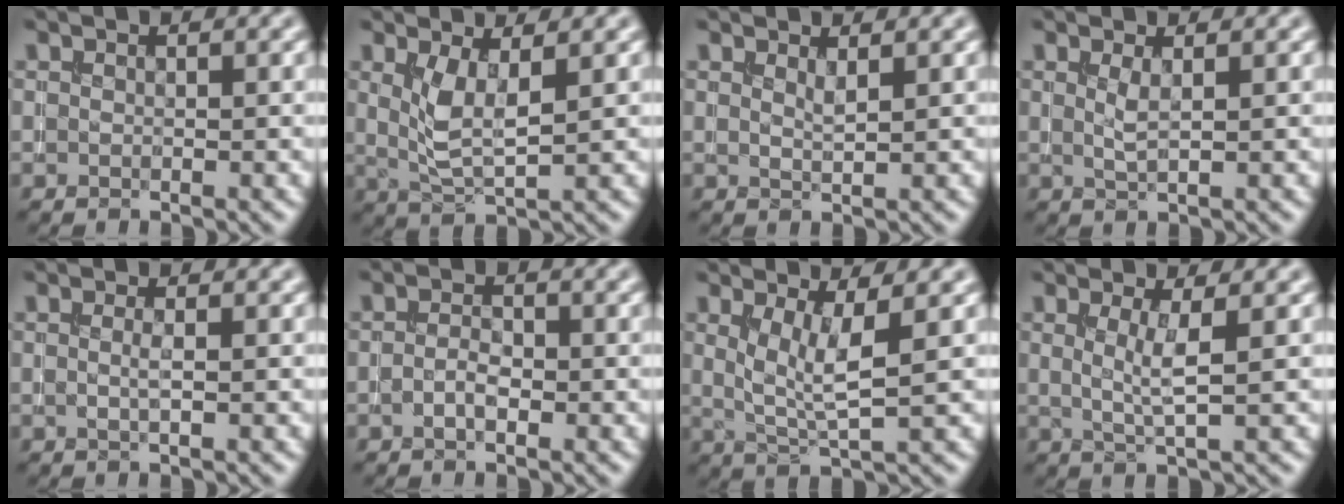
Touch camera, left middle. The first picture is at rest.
{"total": 3.5, "force": [1.0, 1.1, 3.1], "torque": [-0.071, -0.009, 0.025]}
{"total": 1.0, "force": [0.7, 0.1, 0.7], "torque": [-0.014, -0.003, 0.013]}
{"total": 1.4, "force": [0.5, 0.3, 1.3], "torque": [-0.027, -0.004, 0.009]}
{"total": 1.0, "force": [0.0, 0.2, 1.0], "torque": [-0.020, -0.002, -0.002]}
{"total": 1.6, "force": [-0.5, 0.7, 1.3], "torque": [-0.026, 0.000, -0.013]}
{"total": 4.0, "force": [0.9, 1.0, 3.8], "torque": [-0.077, -0.008, 0.021]}
{"total": 2.7, "force": [0.5, 0.5, 2.6], "torque": [-0.047, -0.006, 0.008]}